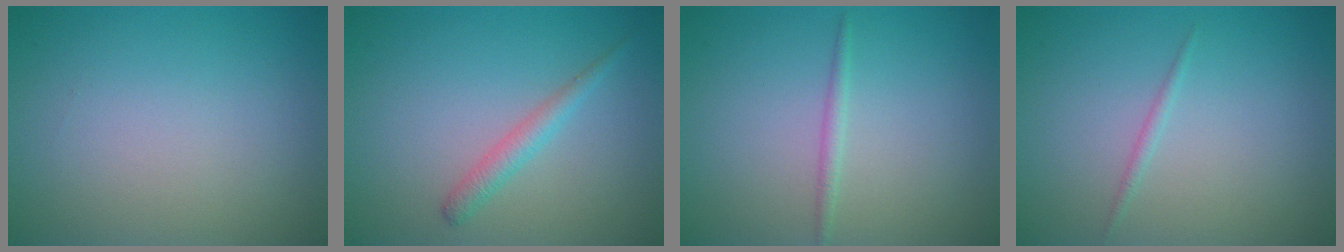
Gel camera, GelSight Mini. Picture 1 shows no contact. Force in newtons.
{"total": 1.8, "press": 1.8, "slide": 0.1}
{"total": 1.0, "press": 1.0, "slide": 0.0}
{"total": 0.7, "press": 0.7, "slide": 0.1}